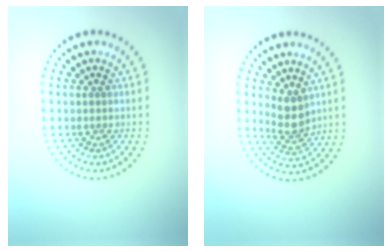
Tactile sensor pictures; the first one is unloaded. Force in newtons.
{"total": 2.7, "press": 2.1, "slide": 1.7}